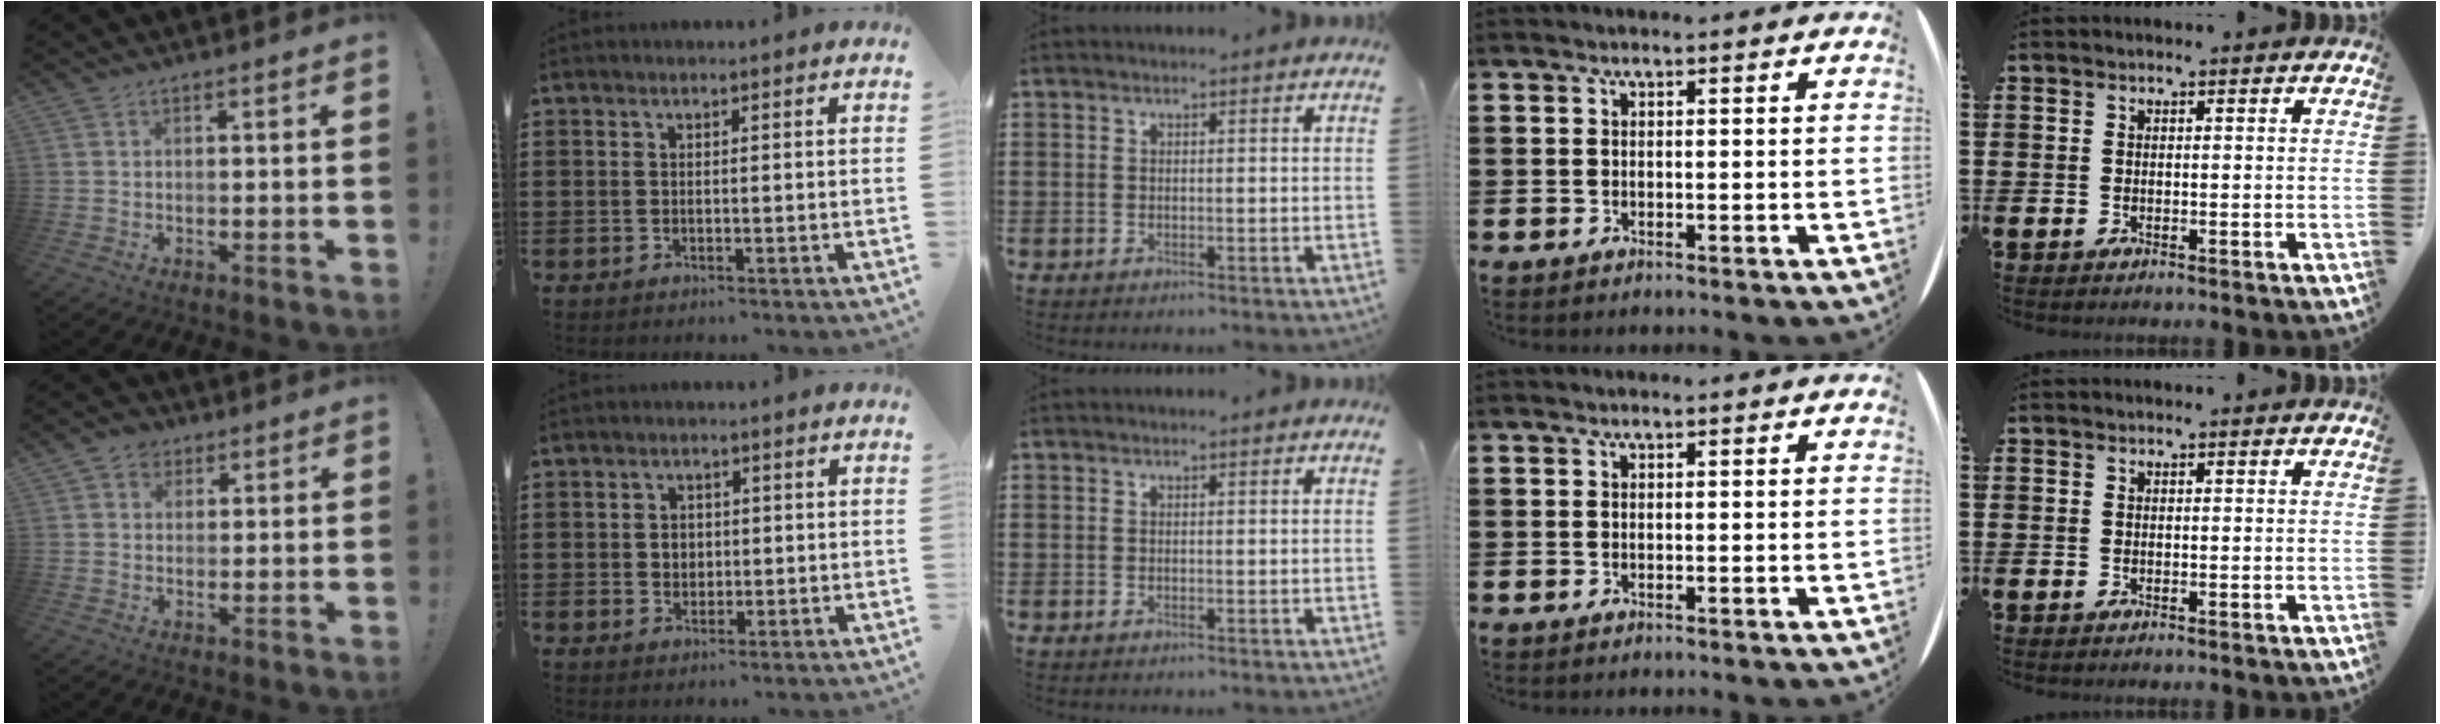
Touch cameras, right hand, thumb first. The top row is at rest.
{"thumb": {"total": 4.0, "force": [1.7, 3.5, 1.1], "torque": [-0.018, 0.000, 0.031]}, "index": {"total": 2.4, "force": [0.1, 2.1, 1.2], "torque": [-0.020, 0.005, -0.001]}}